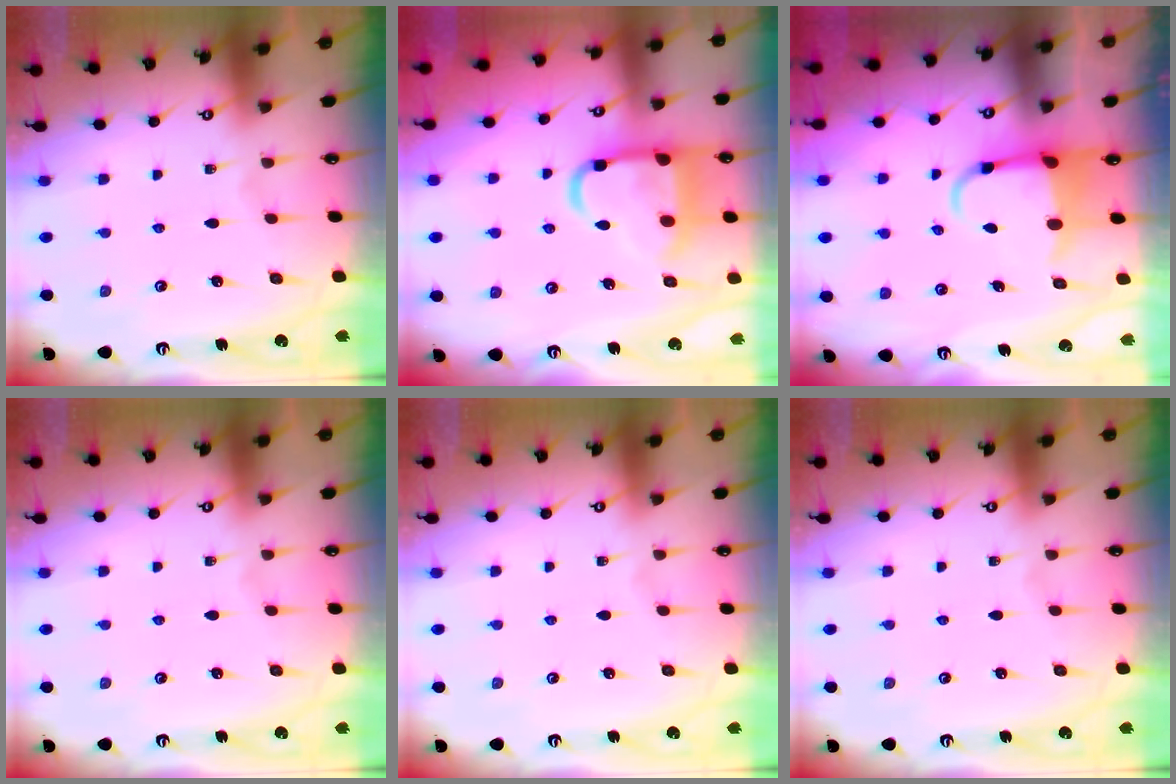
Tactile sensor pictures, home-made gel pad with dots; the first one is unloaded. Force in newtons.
{"total": 13.9, "press": 13.8, "slide": 1.7}
{"total": 5.7, "press": 5.5, "slide": 1.5}
{"total": 0.0}
{"total": 0.0}
{"total": 0.0}